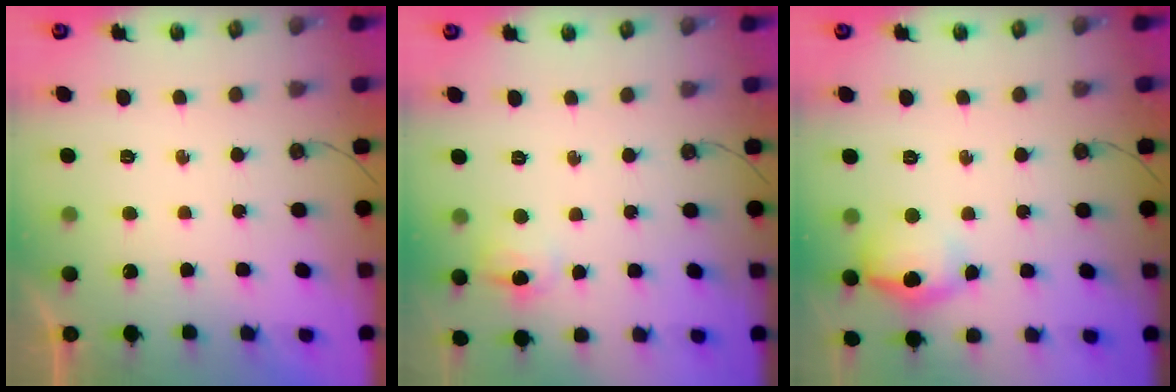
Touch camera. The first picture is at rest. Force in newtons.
{"total": 8.7, "press": 8.7, "slide": 0.2}
{"total": 11.9, "press": 11.7, "slide": 2.2}